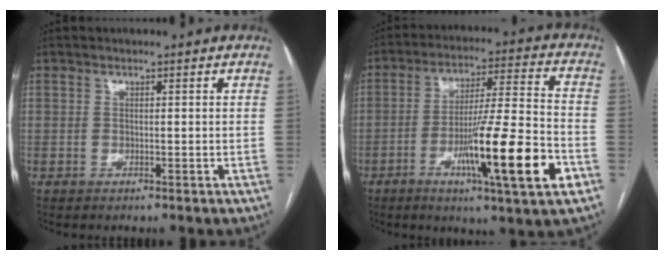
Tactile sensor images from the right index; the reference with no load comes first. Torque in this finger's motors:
{"motor_torque": [2.14, 0.00, 0.78, 0.21]}